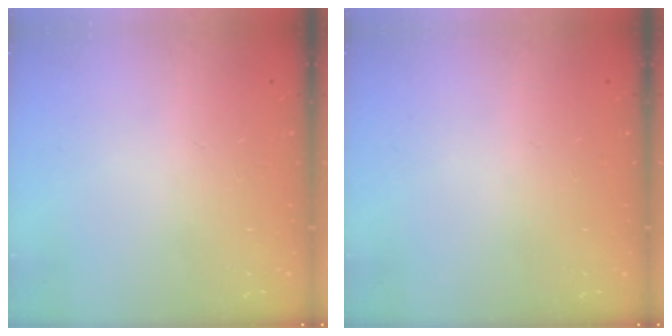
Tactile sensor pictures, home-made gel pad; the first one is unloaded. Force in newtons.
{"total": 0.0}